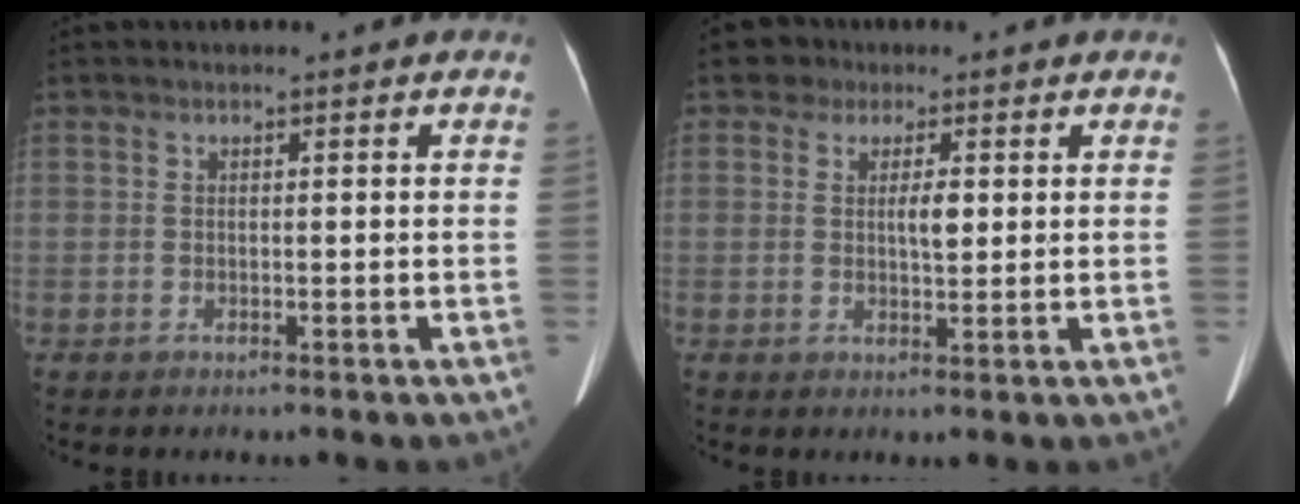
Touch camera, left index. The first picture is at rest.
{"total": 4.4, "force": [1.1, 2.9, 3.1], "torque": [-0.050, 0.012, 0.016]}